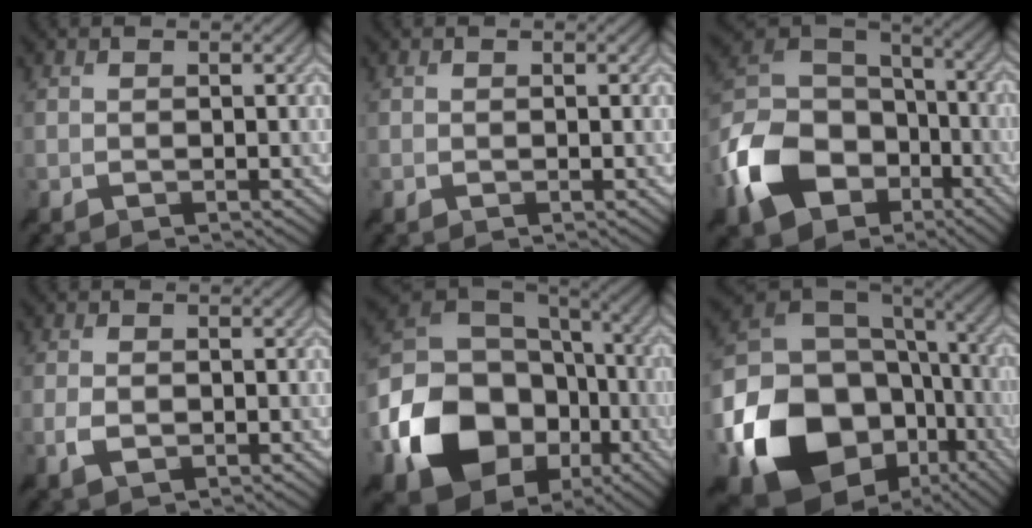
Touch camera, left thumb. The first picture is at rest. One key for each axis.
{"total": 0.0}
{"total": 15.4, "fx": -7.1, "fy": 10.7, "fz": 8.5, "tx": -0.217, "ty": -0.032, "tz": -0.145}
{"total": 2.4, "fx": -0.6, "fy": 1.2, "fz": 2.0, "tx": -0.043, "ty": -0.003, "tz": -0.010}
{"total": 18.3, "fx": -6.9, "fy": 13.8, "fz": 9.9, "tx": -0.243, "ty": -0.047, "tz": -0.119}
{"total": 20.7, "fx": -7.5, "fy": 15.7, "fz": 11.3, "tx": -0.282, "ty": -0.057, "tz": -0.120}